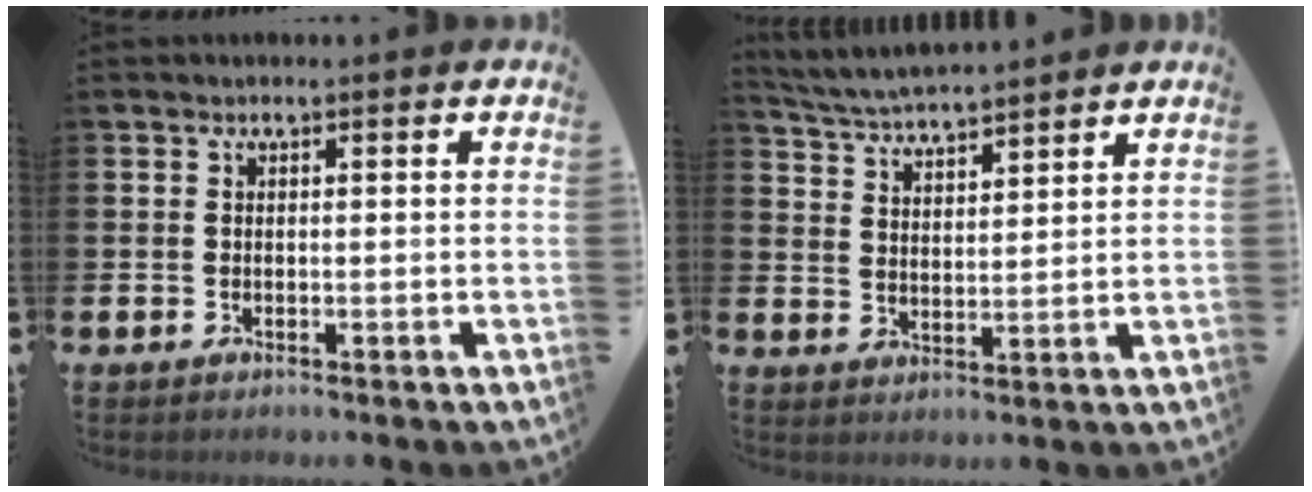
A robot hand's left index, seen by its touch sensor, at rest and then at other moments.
{"total": 4.7, "force": [4.7, 0.2, 0.5], "torque": [-0.036, -0.027, 0.084]}